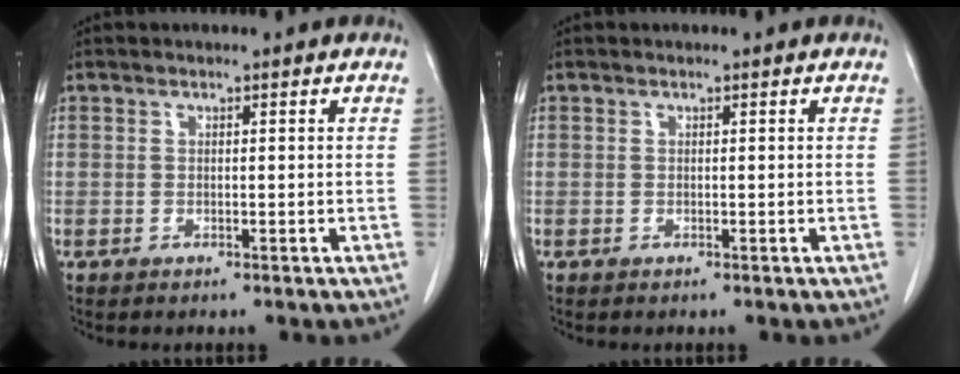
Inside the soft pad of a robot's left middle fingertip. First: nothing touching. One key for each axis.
{"total": 0.0}